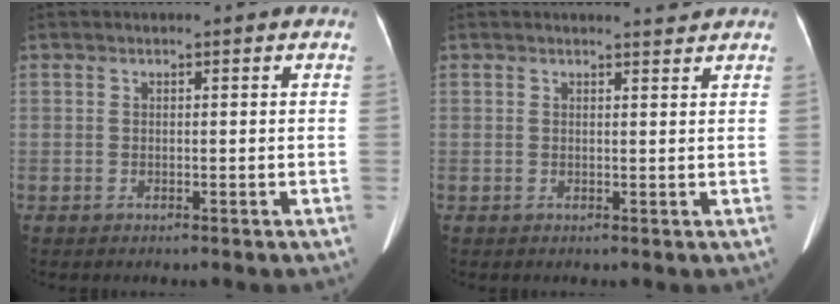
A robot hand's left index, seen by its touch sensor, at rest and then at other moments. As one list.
[{"total": 1.9, "force": [1.9, -0.2, 0.1], "torque": [-0.005, -0.007, 0.026]}]